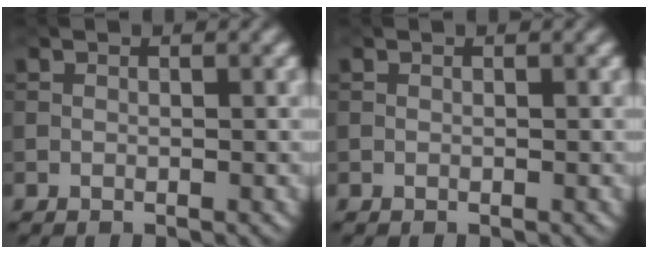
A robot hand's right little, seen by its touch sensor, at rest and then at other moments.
{"total": 0.0}